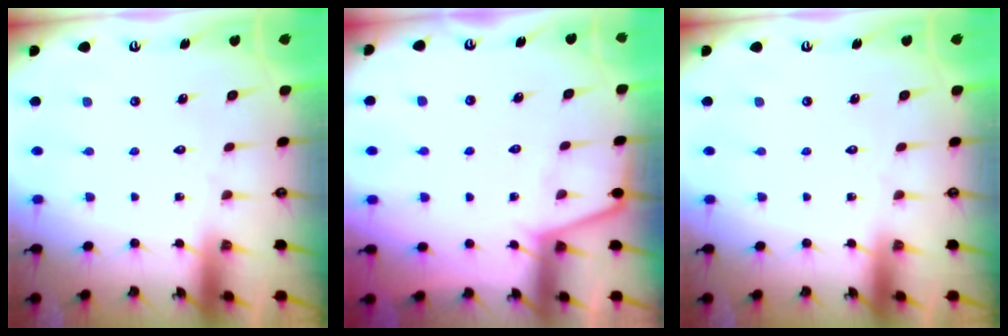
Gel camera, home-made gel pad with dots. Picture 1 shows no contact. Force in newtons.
{"total": 2.3, "press": 2.3, "slide": 0.3}
{"total": 0.0}